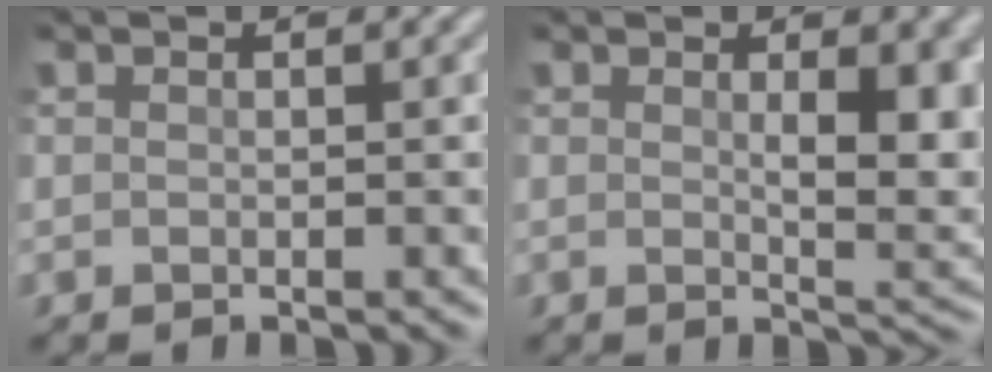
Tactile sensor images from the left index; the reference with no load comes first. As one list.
[{"total": 5.4, "force": [1.0, 1.7, 5.0], "torque": [-0.065, -0.010, 0.026]}]